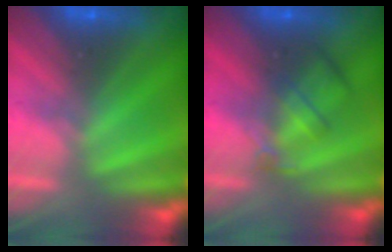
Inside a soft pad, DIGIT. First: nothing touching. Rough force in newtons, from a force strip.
{"total": 2.4}